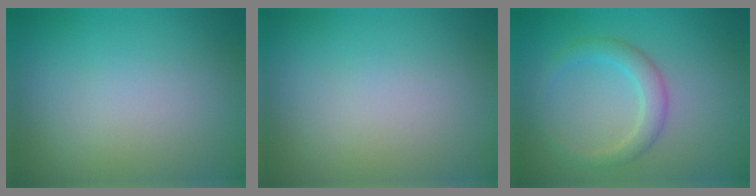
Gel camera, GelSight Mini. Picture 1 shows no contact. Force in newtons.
{"total": 0.0}
{"total": 2.5, "press": 2.5, "slide": 0.1}